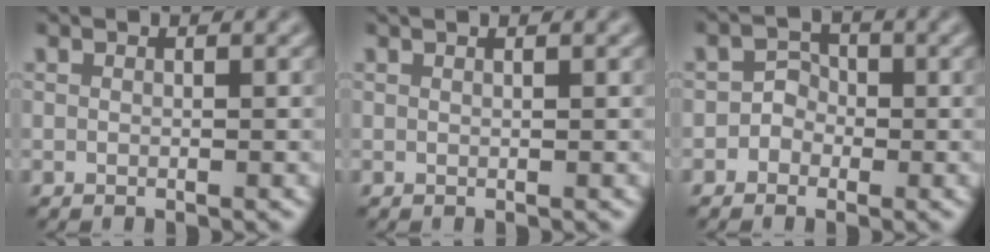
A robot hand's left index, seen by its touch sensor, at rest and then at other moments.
{"total": 1.1, "force": [0.7, 0.4, 0.7], "torque": [-0.005, -0.002, 0.001]}
{"total": 1.9, "force": [-0.6, 1.7, 0.6], "torque": [0.016, 0.006, -0.020]}